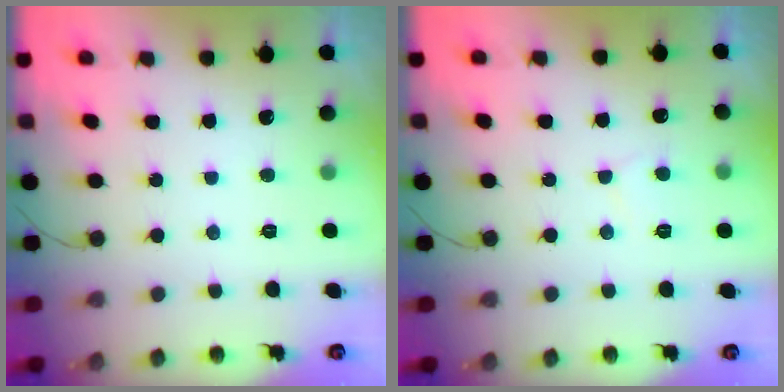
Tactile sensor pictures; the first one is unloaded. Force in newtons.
{"total": 3.2, "press": 3.2, "slide": 0.5}